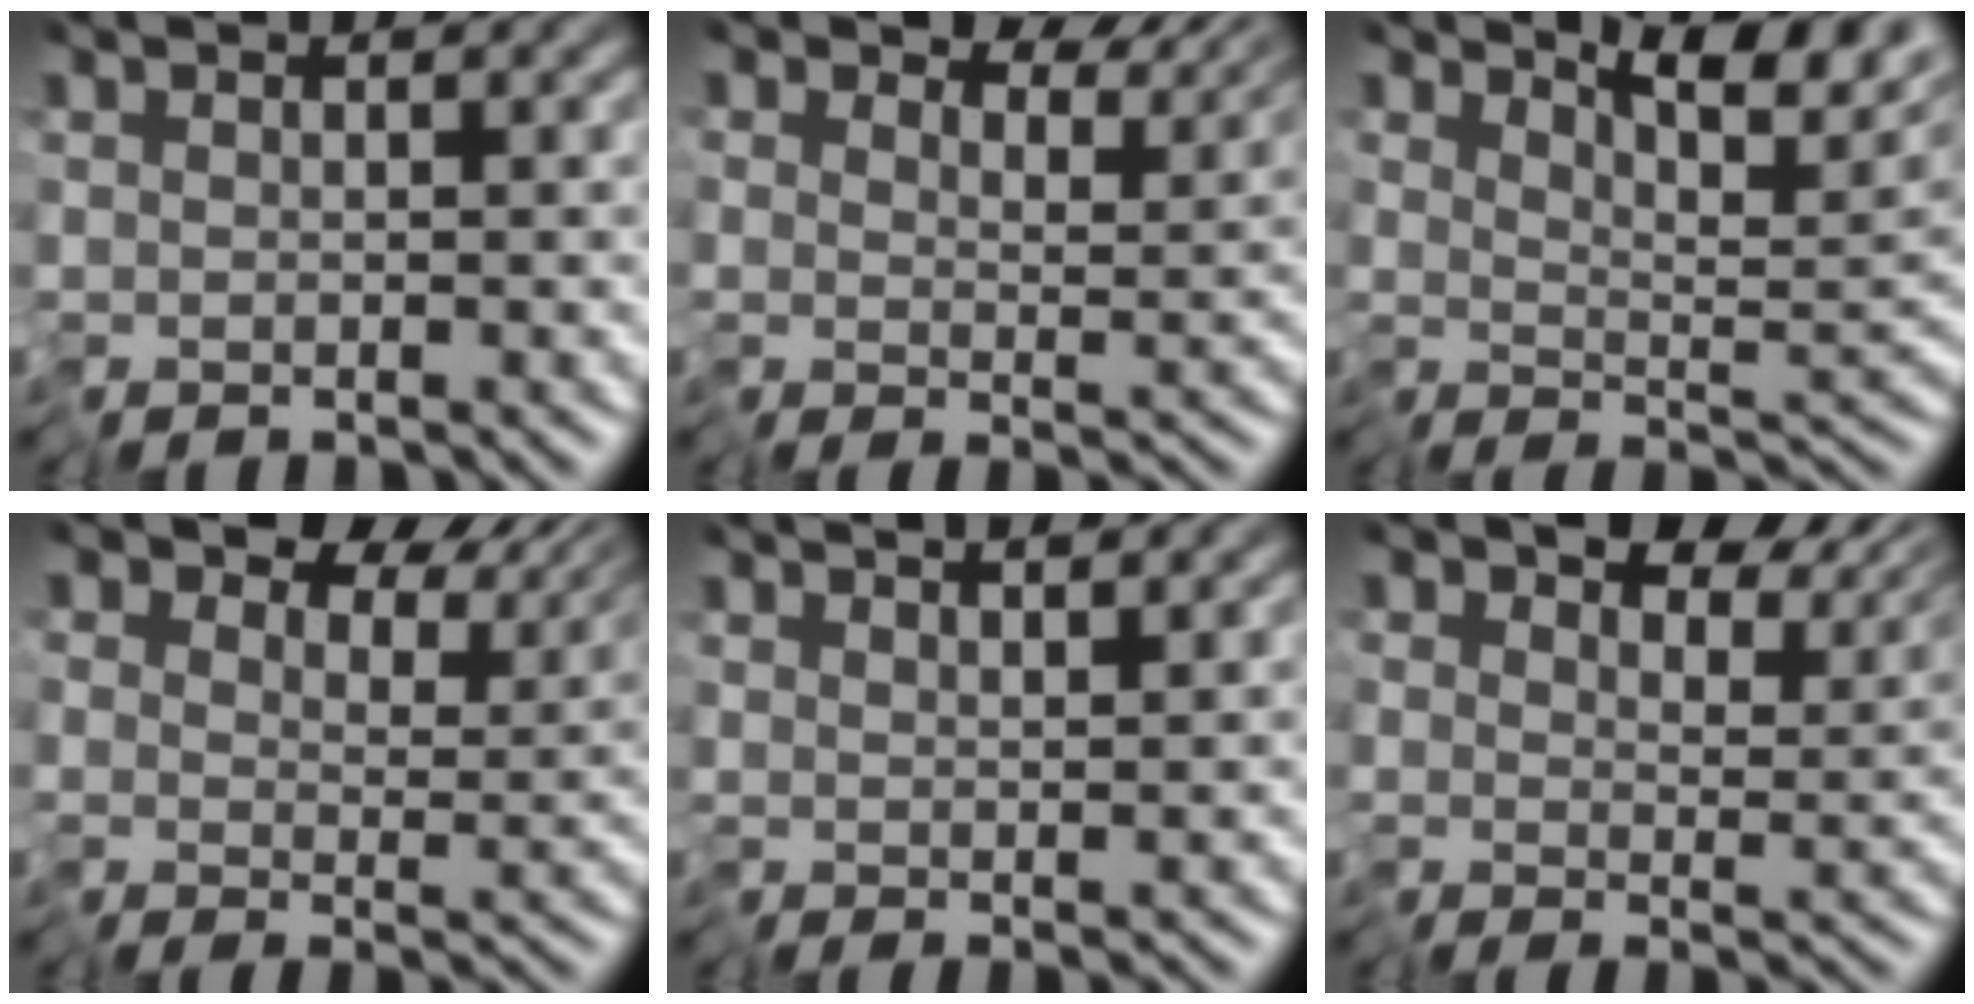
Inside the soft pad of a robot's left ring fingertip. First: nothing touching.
{"total": 4.9, "force": [4.6, 1.3, 1.1], "torque": [-0.019, 0.001, 0.073]}
{"total": 6.7, "force": [5.1, 1.2, 4.2], "torque": [-0.055, 0.011, 0.083]}
{"total": 5.9, "force": [4.6, 3.1, 2.2], "torque": [-0.043, -0.003, 0.080]}
{"total": 2.4, "force": [2.3, -0.5, 0.5], "torque": [-0.012, 0.018, 0.037]}
{"total": 7.7, "force": [5.7, 3.8, 3.6], "torque": [-0.056, 0.005, 0.100]}